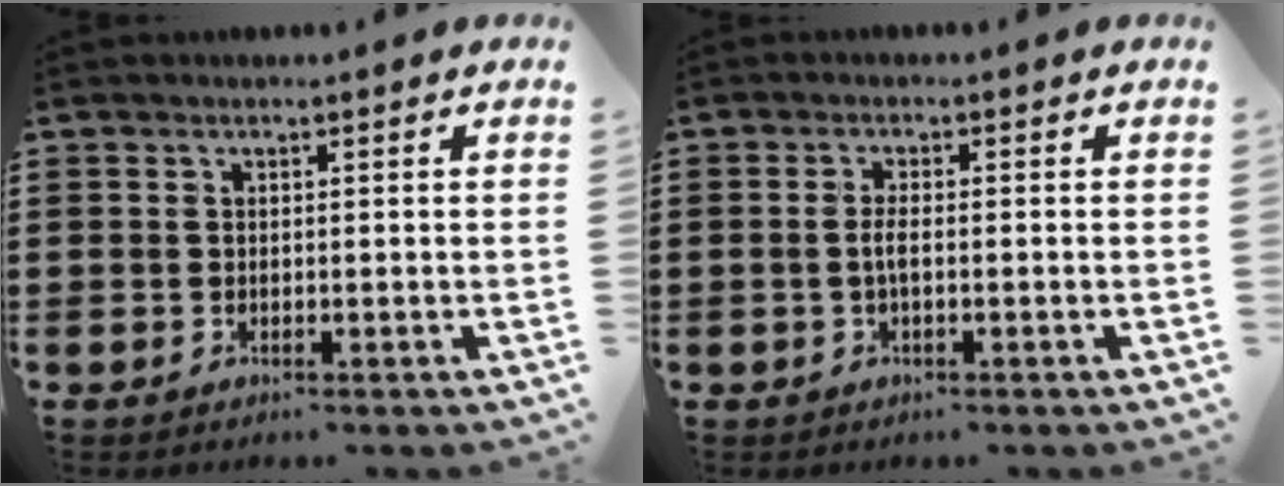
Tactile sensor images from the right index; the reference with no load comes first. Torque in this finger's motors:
{"motor_torque": [2.14, 0.00, 0.05, 0.05]}